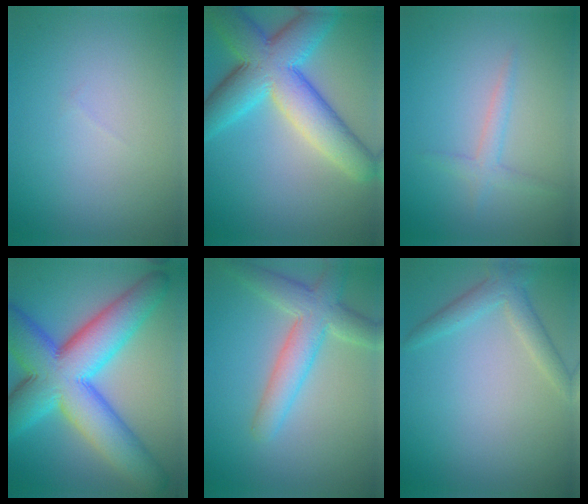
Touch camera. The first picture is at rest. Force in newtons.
{"total": 10.4, "press": 10.4, "slide": 0.1}
{"total": 1.7, "press": 1.7, "slide": 0.0}
{"total": 13.1, "press": 13.1, "slide": 0.1}
{"total": 5.1, "press": 5.1, "slide": 0.5}
{"total": 2.6, "press": 2.5, "slide": 0.1}